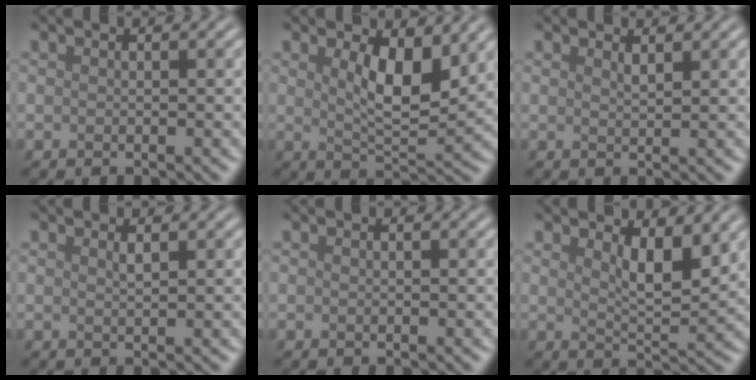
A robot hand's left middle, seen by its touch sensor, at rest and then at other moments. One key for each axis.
{"total": 4.9, "fx": 1.4, "fy": 1.5, "fz": 4.5, "tx": -0.077, "ty": -0.009, "tz": 0.032}
{"total": 0.7, "fx": 0.6, "fy": 0.1, "fz": 0.3, "tx": -0.003, "ty": 0.001, "tz": 0.013}
{"total": 0.5, "fx": 0.3, "fy": 0.1, "fz": 0.4, "tx": -0.003, "ty": 0.001, "tz": 0.008}
{"total": 0.0}
{"total": 4.0, "fx": 1.9, "fy": 1.2, "fz": 3.3, "tx": -0.054, "ty": -0.009, "tz": 0.039}